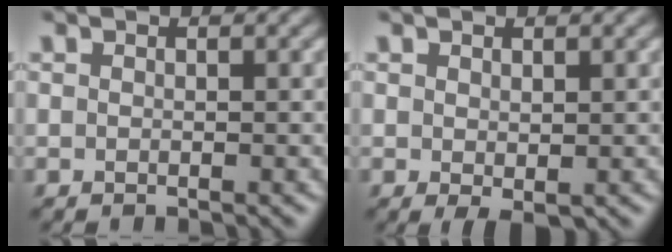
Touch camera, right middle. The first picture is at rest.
{"total": 1.0, "force": [0.2, 0.5, 0.9], "torque": [-0.017, -0.003, 0.008]}